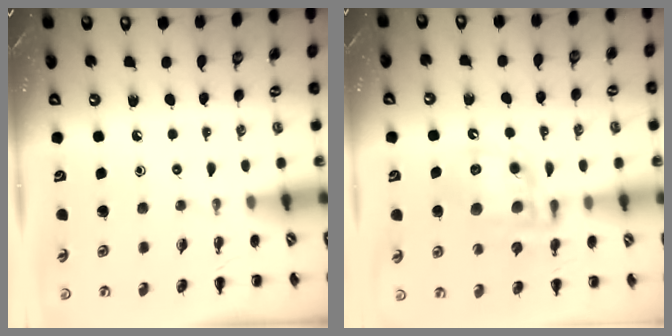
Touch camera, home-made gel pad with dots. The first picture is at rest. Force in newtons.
{"total": 12.7, "press": 12.4, "slide": 2.9}